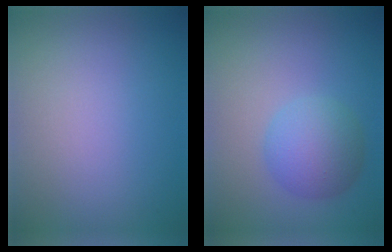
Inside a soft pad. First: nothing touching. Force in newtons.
{"total": 4.4, "press": 4.4, "slide": 0.1}